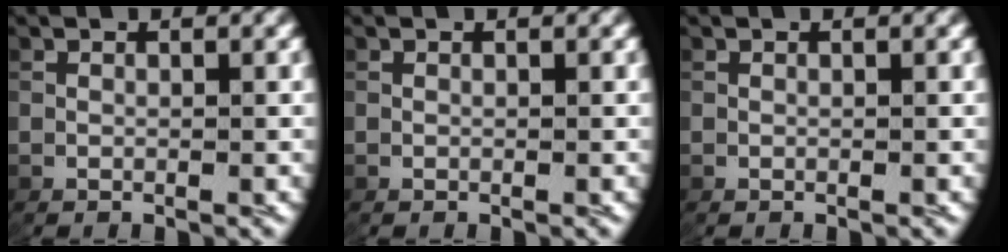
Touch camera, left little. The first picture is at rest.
{"total": 0.0}
{"total": 0.0}